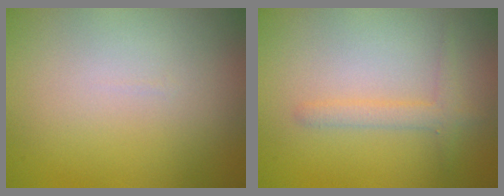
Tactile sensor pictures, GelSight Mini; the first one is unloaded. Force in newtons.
{"total": 1.7, "press": 1.7, "slide": 0.1}